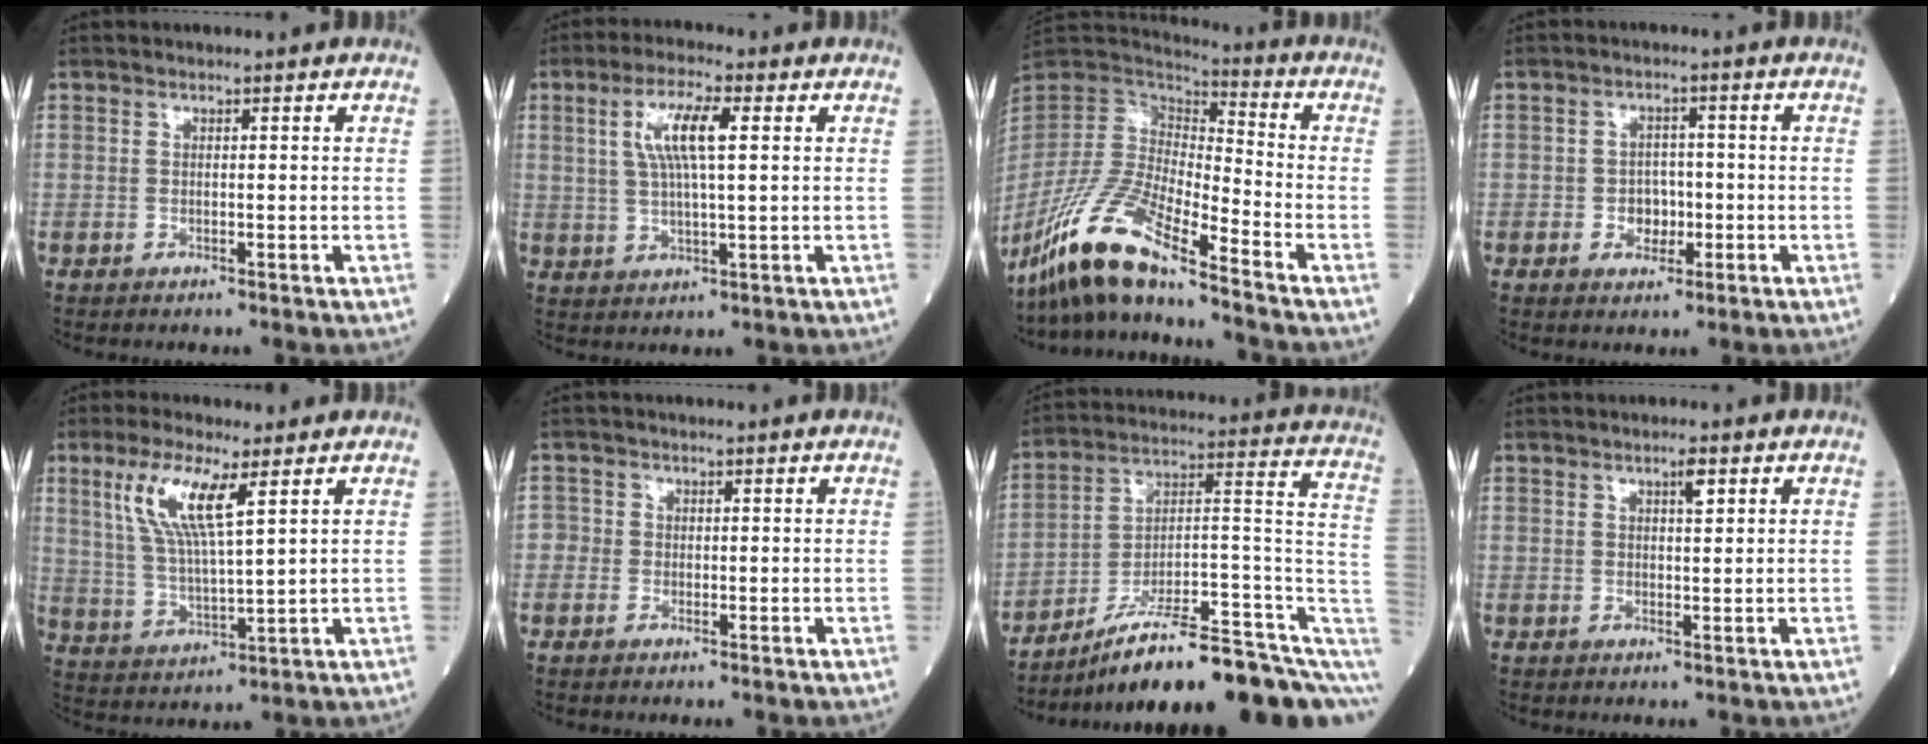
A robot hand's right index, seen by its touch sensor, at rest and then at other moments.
{"total": 7.7, "force": [2.1, 1.2, 7.3], "torque": [-0.148, 0.009, 0.041]}
{"total": 15.9, "force": [-12.0, 1.8, 10.3], "torque": [-0.209, -0.021, -0.230]}
{"total": 3.5, "force": [-0.9, 2.6, 2.2], "torque": [-0.027, 0.006, -0.014]}
{"total": 9.6, "force": [4.4, 1.4, 8.4], "torque": [-0.181, 0.001, 0.090]}
{"total": 1.3, "force": [-0.5, 1.2, 0.1], "torque": [0.009, 0.006, -0.014]}
{"total": 21.8, "force": [-13.6, 3.6, 16.7], "torque": [-0.167, 0.053, -0.209]}
{"total": 1.8, "force": [1.0, 0.4, 1.5], "torque": [-0.024, 0.000, 0.015]}